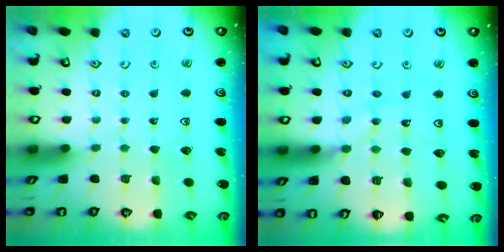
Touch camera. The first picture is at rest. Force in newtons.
{"total": 10.9, "press": 10.8, "slide": 1.2}